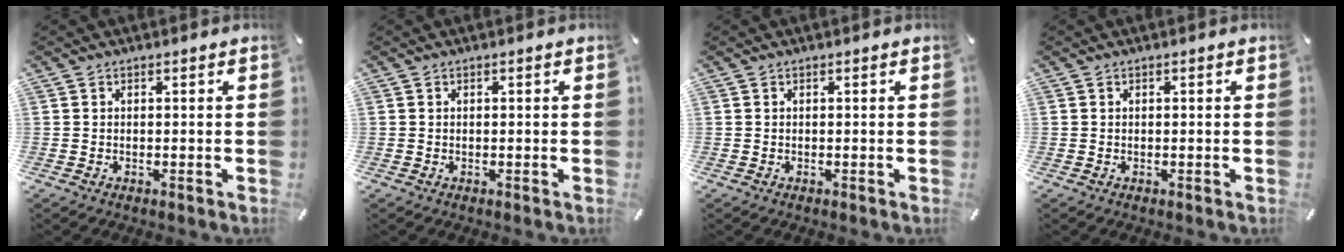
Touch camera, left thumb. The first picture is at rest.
{"total": 0.0}
{"total": 0.0}
{"total": 0.0}